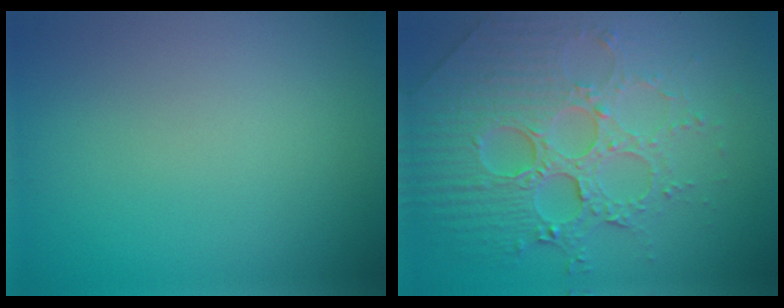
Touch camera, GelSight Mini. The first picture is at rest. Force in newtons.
{"total": 8.1, "press": 5.9, "slide": 5.5}